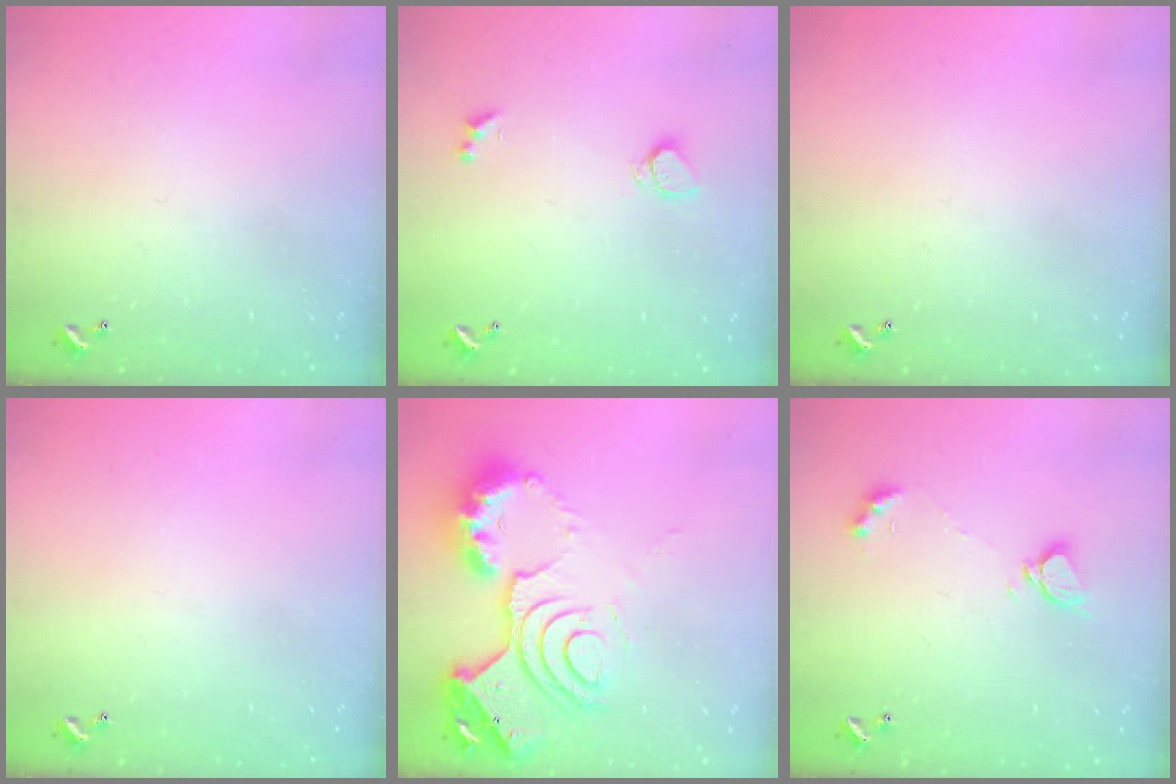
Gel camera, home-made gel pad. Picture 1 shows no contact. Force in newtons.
{"total": 1.6, "press": 1.5, "slide": 0.5}
{"total": 0.0}
{"total": 0.0}
{"total": 19.8, "press": 19.8, "slide": 1.3}
{"total": 2.8, "press": 2.8, "slide": 0.3}